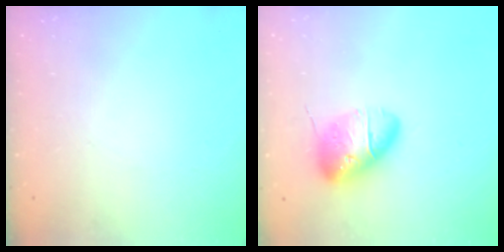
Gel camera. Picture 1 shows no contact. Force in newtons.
{"total": 16.3, "press": 15.9, "slide": 3.7}